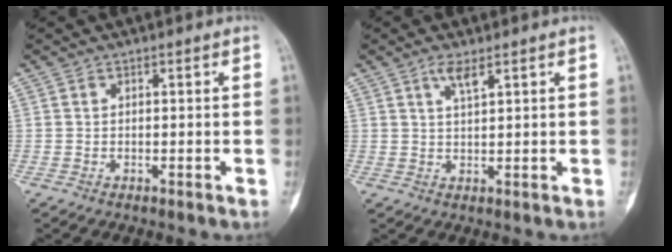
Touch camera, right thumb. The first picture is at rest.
{"total": 2.9, "force": [1.9, 0.6, 2.0], "torque": [-0.042, -0.007, 0.039]}